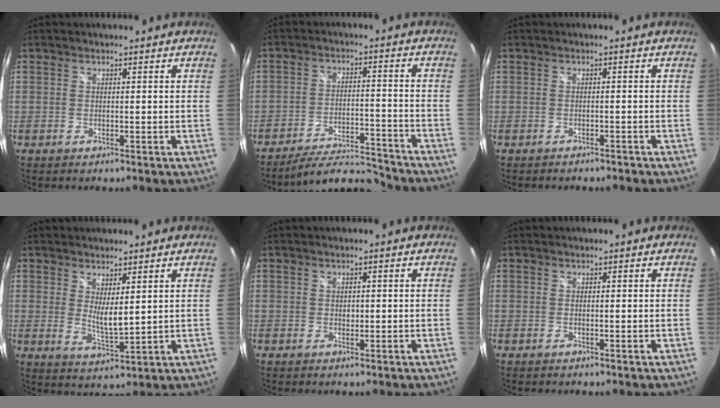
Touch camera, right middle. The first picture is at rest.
{"total": 10.1, "force": [-9.8, 1.0, 2.2], "torque": [-0.058, 0.009, -0.152]}
{"total": 2.4, "force": [-2.1, 0.8, 0.7], "torque": [-0.017, -0.012, -0.032]}
{"total": 5.0, "force": [1.9, 1.5, 4.4], "torque": [-0.074, -0.016, 0.034]}
{"total": 0.9, "force": [-0.1, 0.8, 0.3], "torque": [-0.002, 0.000, -0.002]}
{"total": 0.0}